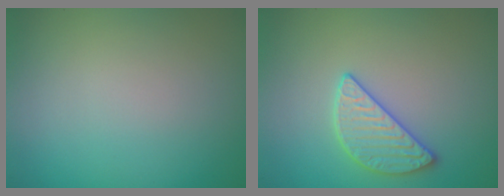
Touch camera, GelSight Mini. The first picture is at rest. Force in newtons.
{"total": 2.7, "press": 2.7, "slide": 0.4}